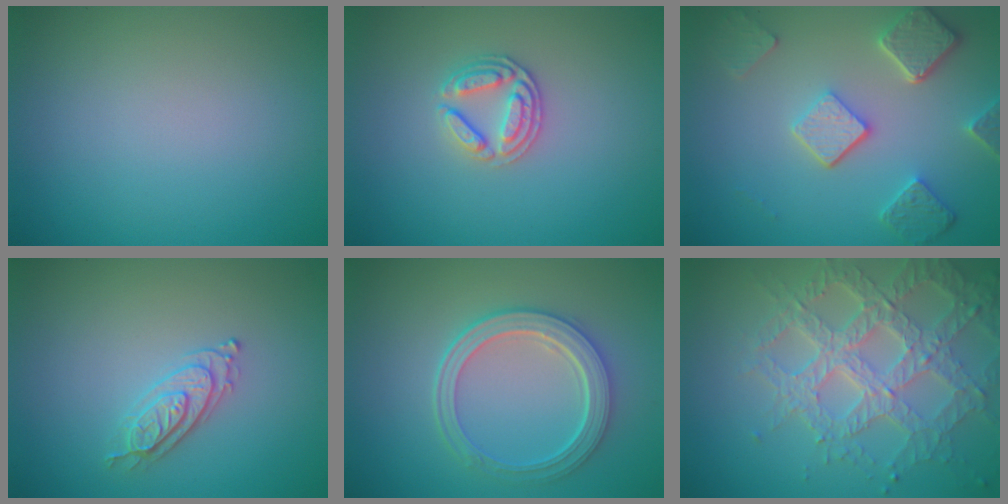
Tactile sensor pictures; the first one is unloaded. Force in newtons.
{"total": 2.6, "press": 2.5, "slide": 0.6}
{"total": 5.3, "press": 4.1, "slide": 3.4}
{"total": 2.2, "press": 2.2, "slide": 0.4}
{"total": 4.7, "press": 3.9, "slide": 2.7}
{"total": 7.1, "press": 5.1, "slide": 4.9}